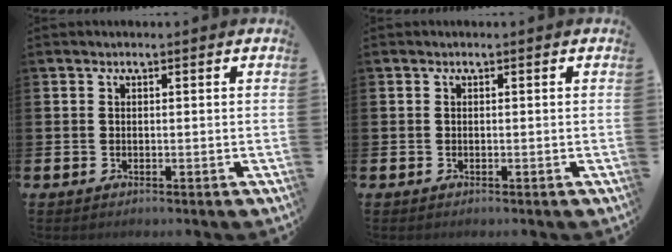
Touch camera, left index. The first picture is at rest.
{"total": 0.0}